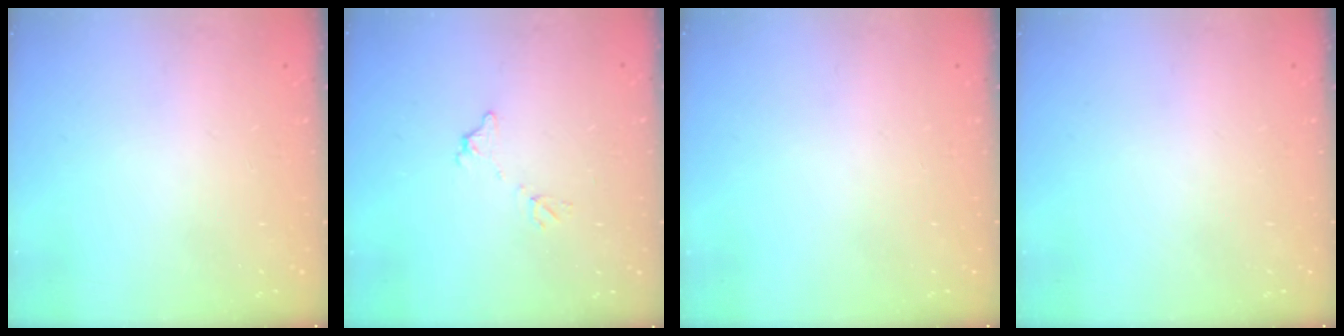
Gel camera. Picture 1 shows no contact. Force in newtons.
{"total": 6.2, "press": 6.2, "slide": 0.3}
{"total": 0.0}
{"total": 0.0}